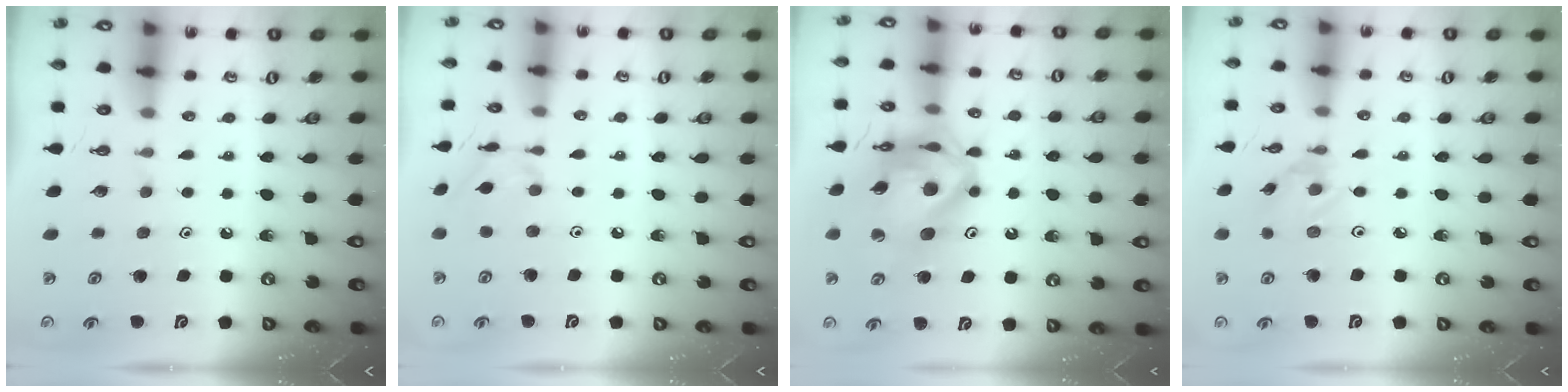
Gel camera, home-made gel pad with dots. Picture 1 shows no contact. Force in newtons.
{"total": 4.1, "press": 4.1, "slide": 0.1}
{"total": 17.8, "press": 17.7, "slide": 2.3}
{"total": 1.8, "press": 1.8, "slide": 0.2}